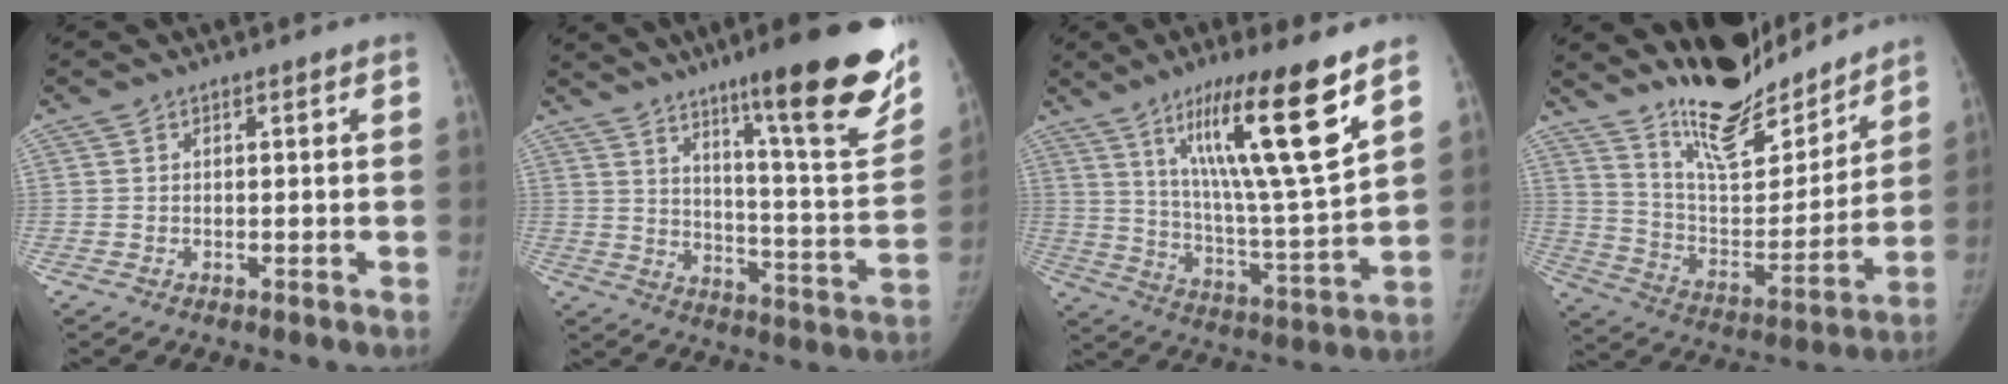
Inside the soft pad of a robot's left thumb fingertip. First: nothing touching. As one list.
[{"total": 24.4, "force": [15.4, 3.1, 18.6], "torque": [-0.238, -0.083, 0.232]}, {"total": 20.6, "force": [11.4, 1.7, 17.1], "torque": [-0.263, -0.058, 0.196]}, {"total": 19.7, "force": [17.1, 5.8, 7.9], "torque": [-0.077, -0.119, 0.291]}]